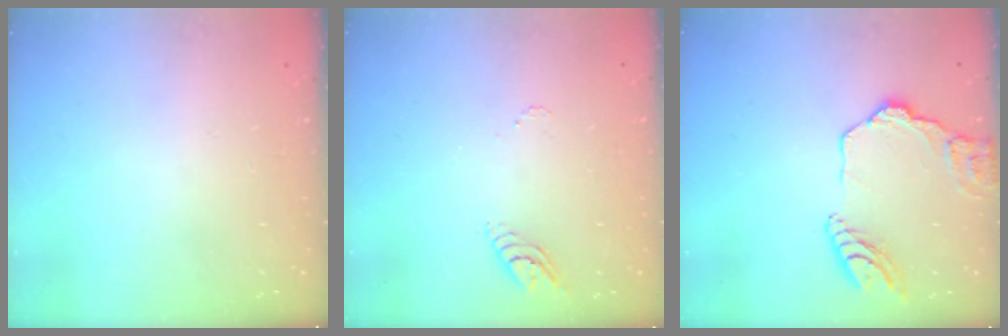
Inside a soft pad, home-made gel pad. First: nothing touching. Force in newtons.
{"total": 4.2, "press": 4.1, "slide": 0.3}
{"total": 14.6, "press": 14.5, "slide": 1.6}